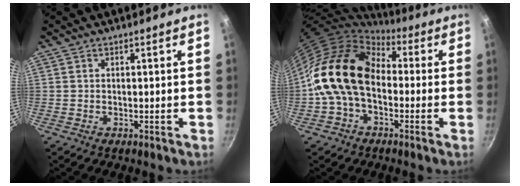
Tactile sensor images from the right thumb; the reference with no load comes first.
{"total": 16.1, "force": [-0.2, 11.3, 11.5], "torque": [-0.177, 0.037, -0.021]}